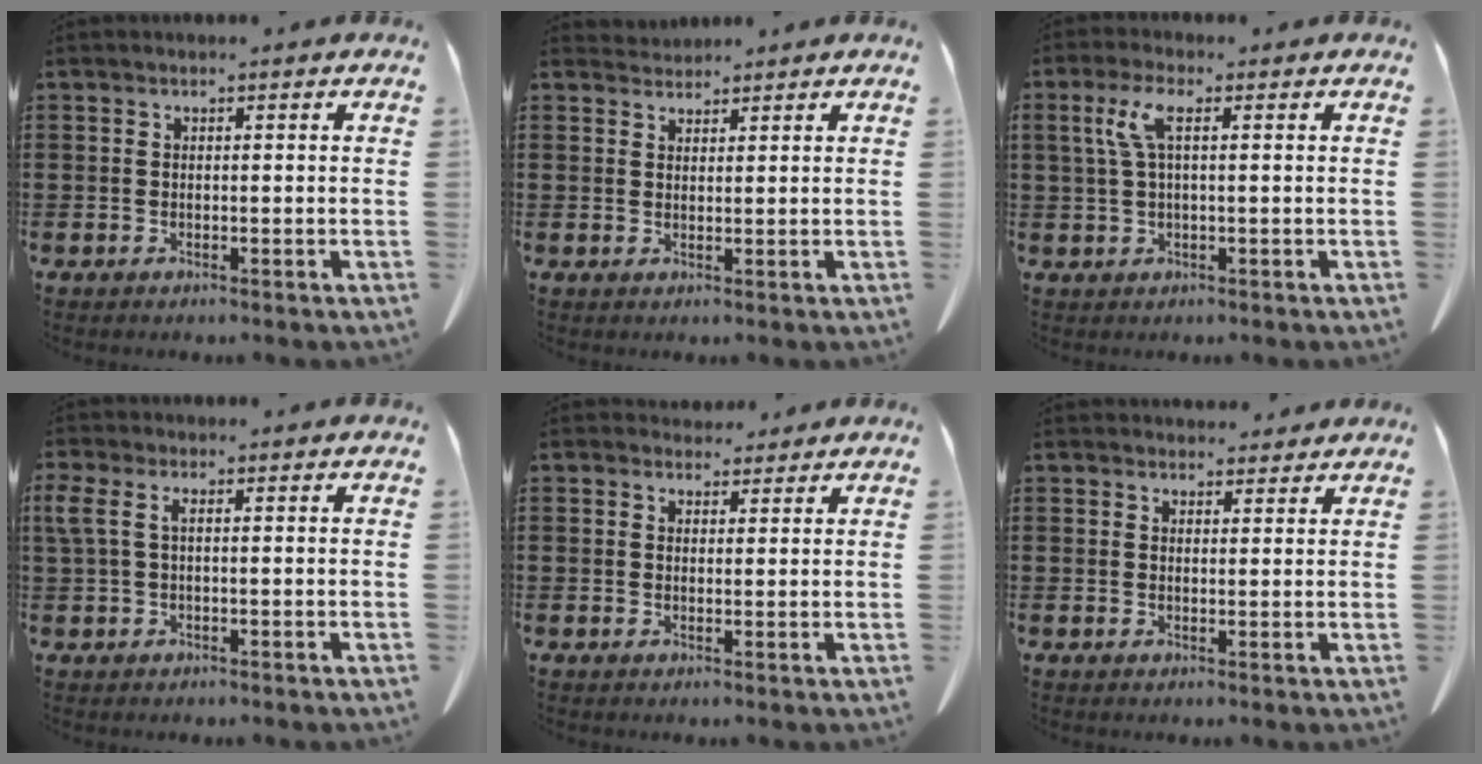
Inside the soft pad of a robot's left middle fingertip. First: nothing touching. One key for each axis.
{"total": 1.9, "fx": 1.8, "fy": 0.4, "fz": -0.2, "tx": -0.002, "ty": 0.001, "tz": 0.036}
{"total": 4.8, "fx": 1.3, "fy": 1.4, "fz": 4.4, "tx": -0.105, "ty": 0.003, "tz": 0.015}
{"total": 2.2, "fx": 0.1, "fy": 0.8, "fz": 2.1, "tx": -0.049, "ty": 0.001, "tz": -0.002}
{"total": 2.6, "fx": 2.3, "fy": 1.1, "fz": 0.3, "tx": -0.003, "ty": -0.004, "tz": 0.042}
{"total": 2.5, "fx": 2.4, "fy": 0.6, "fz": 0.1, "tx": 0.001, "ty": -0.008, "tz": 0.044}